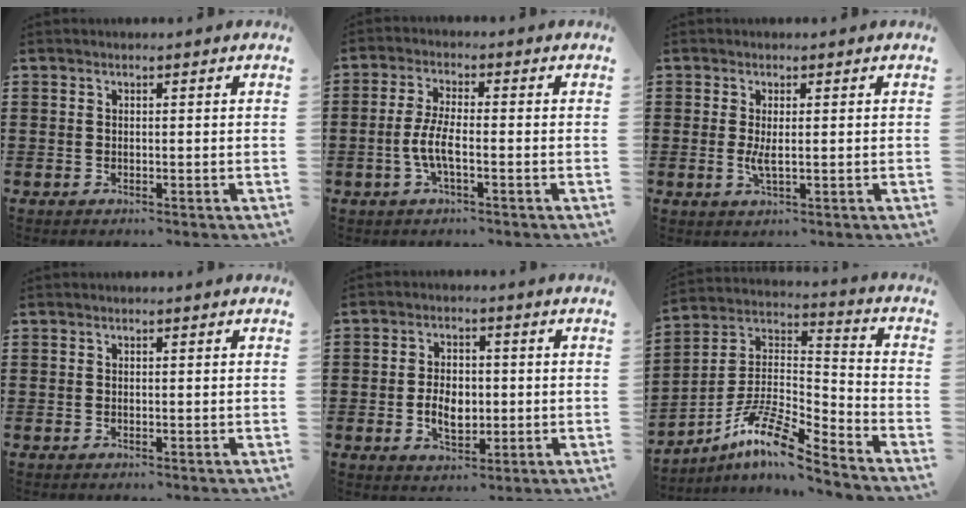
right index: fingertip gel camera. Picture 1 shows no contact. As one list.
[{"total": 5.0, "force": [-1.6, 1.2, 4.6], "torque": [-0.114, -0.009, -0.041]}, {"total": 2.5, "force": [-0.1, 0.5, 2.4], "torque": [-0.043, -0.003, -0.001]}, {"total": 0.0}, {"total": 5.4, "force": [-0.8, 3.4, 4.1], "torque": [-0.078, 0.002, -0.018]}, {"total": 10.9, "force": [-8.5, 1.6, 6.7], "torque": [-0.140, 0.004, -0.172]}]